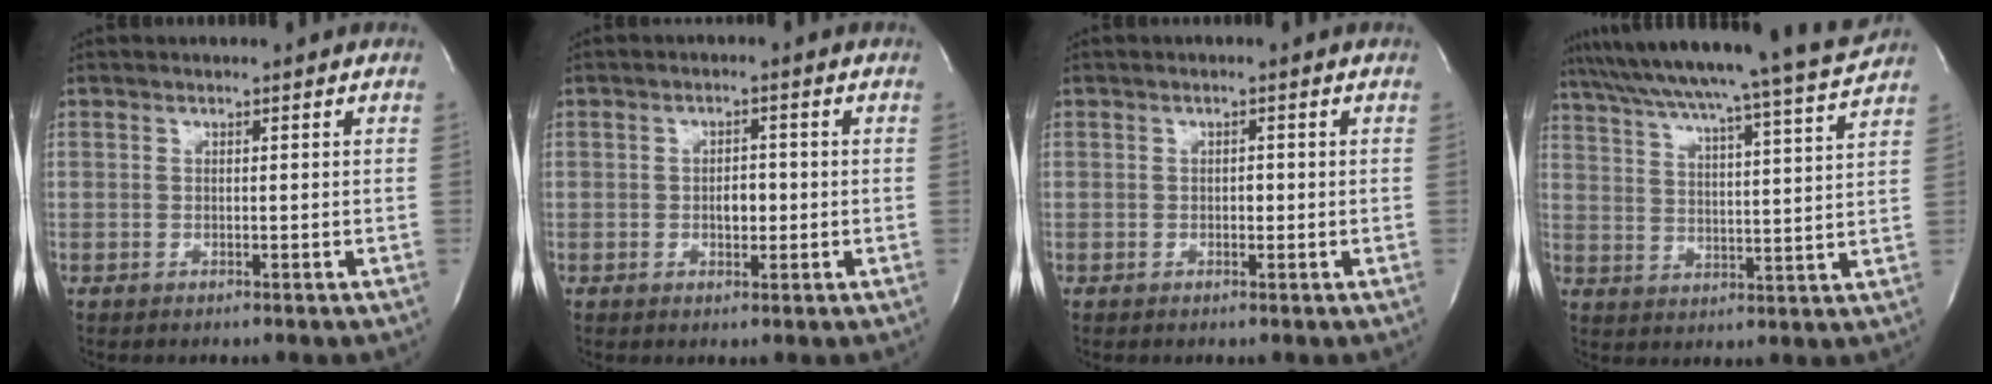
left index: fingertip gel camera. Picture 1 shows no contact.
{"total": 2.7, "force": [-0.4, 1.4, 2.2], "torque": [-0.034, 0.003, -0.004]}
{"total": 0.9, "force": [-0.1, 0.6, 0.7], "torque": [-0.009, 0.002, -0.002]}
{"total": 21.4, "force": [19.5, -2.2, 8.5], "torque": [-0.149, -0.042, 0.273]}